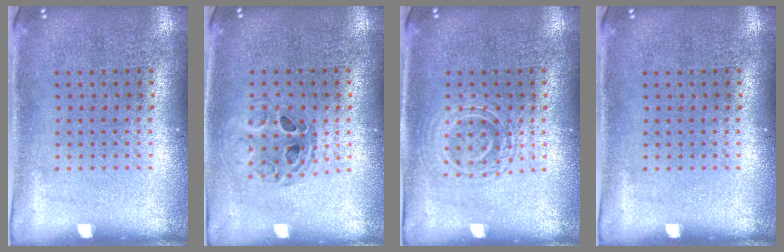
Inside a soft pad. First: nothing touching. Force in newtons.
{"total": 0.8, "press": 0.8, "slide": 0.1}
{"total": 1.3, "press": 1.2, "slide": 0.4}
{"total": 0.0}